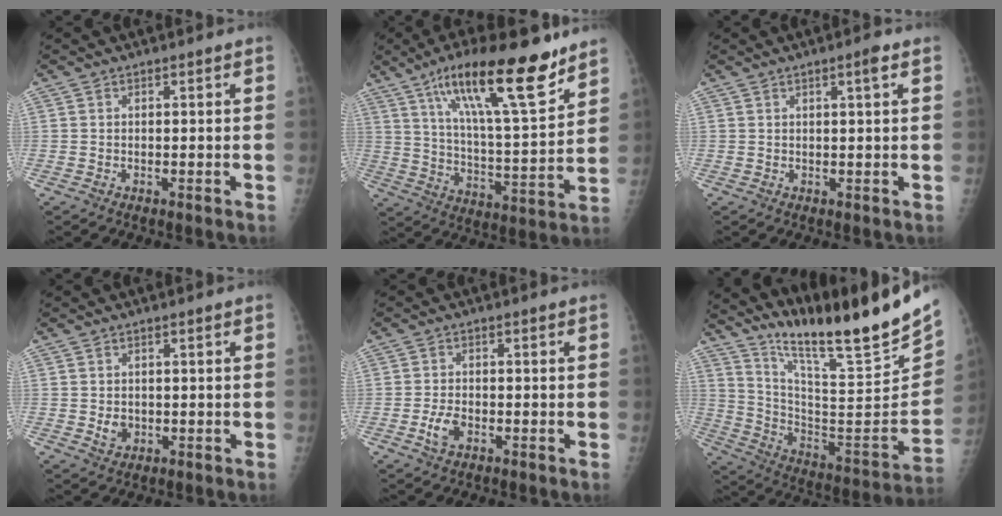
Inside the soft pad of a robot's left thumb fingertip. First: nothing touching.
{"total": 22.3, "force": [14.2, 4.9, 16.4], "torque": [-0.252, -0.056, 0.238]}
{"total": 2.4, "force": [1.2, 0.0, 2.1], "torque": [-0.037, -0.004, 0.018]}
{"total": 2.4, "force": [-0.1, 1.9, 1.5], "torque": [-0.014, 0.000, 0.005]}
{"total": 3.2, "force": [-1.3, 1.7, 2.4], "torque": [-0.050, 0.009, -0.023]}
{"total": 25.3, "force": [20.2, 1.2, 15.3], "torque": [-0.227, -0.130, 0.334]}